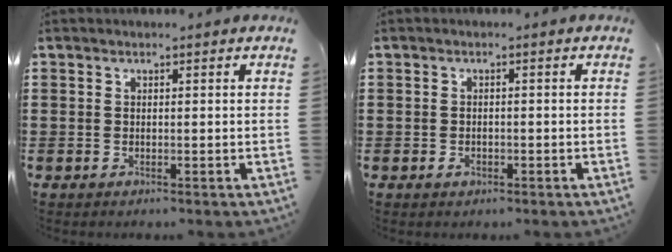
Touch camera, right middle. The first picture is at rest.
{"total": 1.0, "force": [-0.5, 0.7, 0.4], "torque": [-0.010, -0.002, -0.008]}